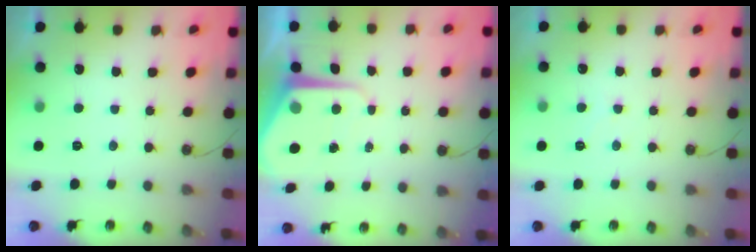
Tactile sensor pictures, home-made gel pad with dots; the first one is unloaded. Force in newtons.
{"total": 7.3, "press": 7.3, "slide": 0.6}
{"total": 5.0, "press": 4.9, "slide": 0.8}